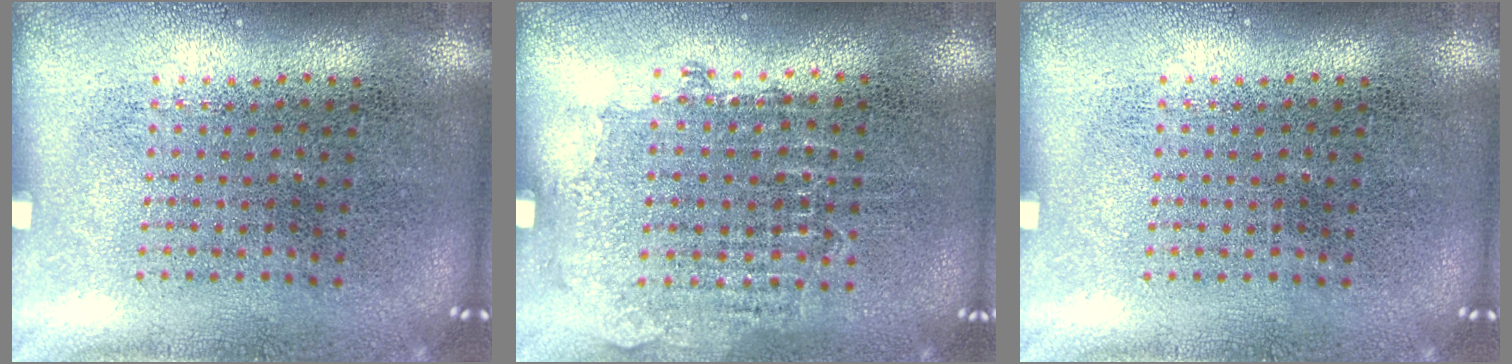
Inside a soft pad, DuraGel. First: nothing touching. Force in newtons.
{"total": 0.8, "press": 0.8, "slide": 0.2}
{"total": 0.0}